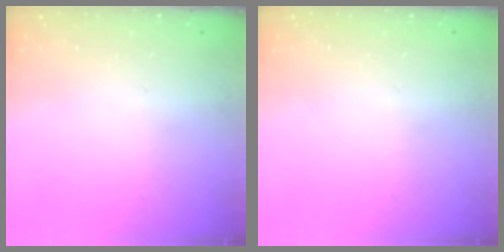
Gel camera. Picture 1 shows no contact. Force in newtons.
{"total": 0.0}